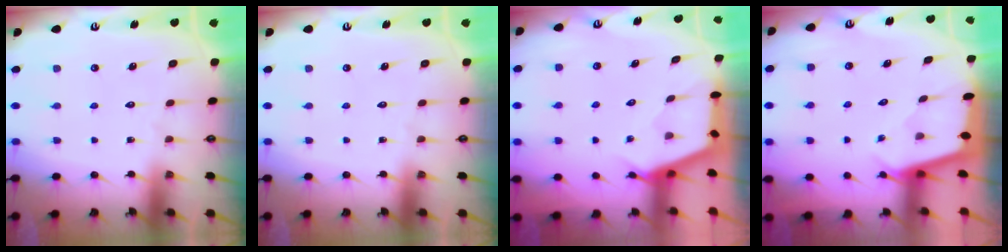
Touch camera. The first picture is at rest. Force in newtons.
{"total": 0.0}
{"total": 2.7, "press": 2.7, "slide": 0.4}
{"total": 1.7, "press": 1.7, "slide": 0.0}